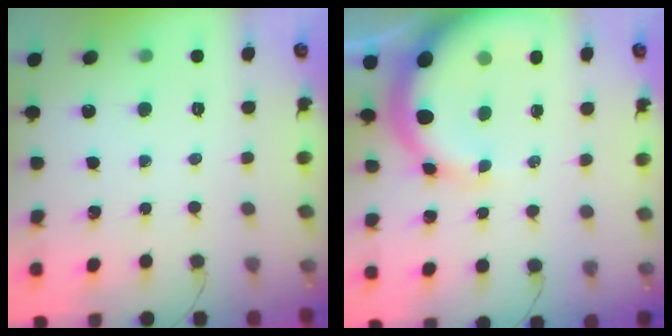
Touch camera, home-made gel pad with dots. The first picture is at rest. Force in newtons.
{"total": 11.7, "press": 11.4, "slide": 2.5}